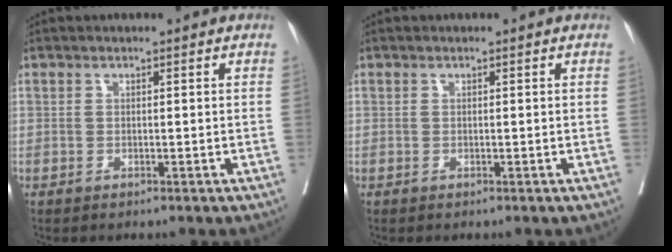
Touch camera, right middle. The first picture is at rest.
{"total": 0.0}